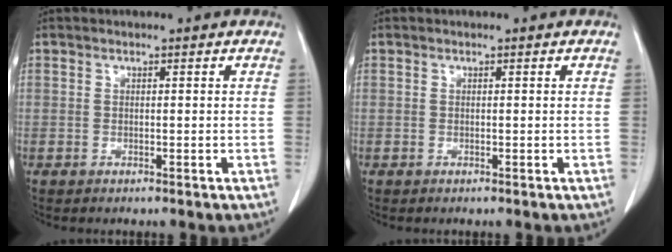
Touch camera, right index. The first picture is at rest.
{"total": 0.0}